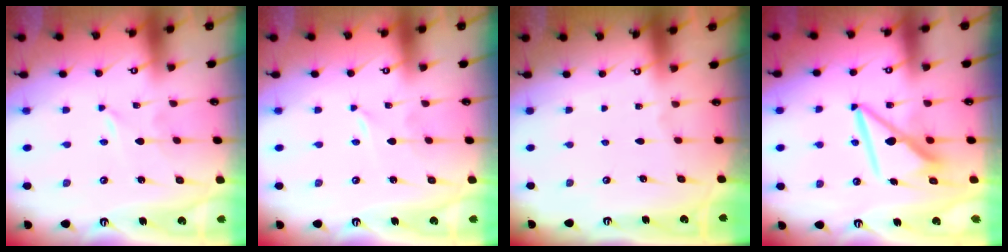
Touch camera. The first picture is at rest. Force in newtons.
{"total": 0.0}
{"total": 0.0}
{"total": 9.1, "press": 9.1, "slide": 0.8}